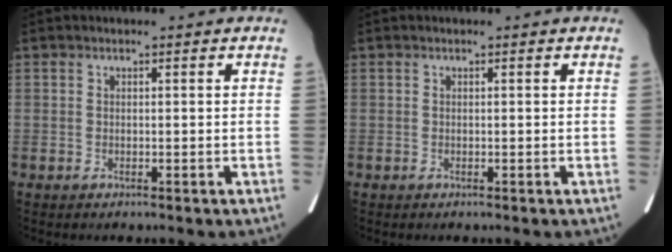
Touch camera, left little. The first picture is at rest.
{"total": 0.0}